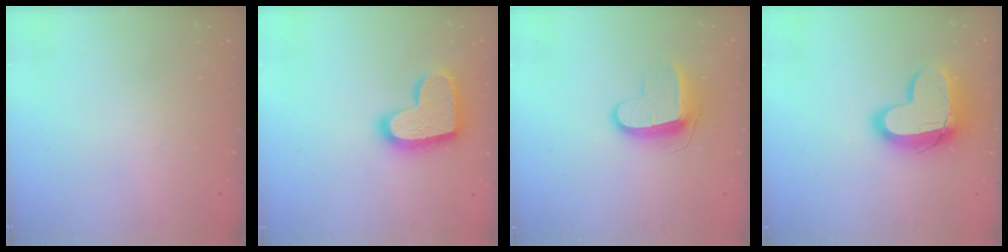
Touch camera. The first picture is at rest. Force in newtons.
{"total": 18.5, "press": 18.5, "slide": 1.0}
{"total": 9.6, "press": 9.6, "slide": 0.6}
{"total": 15.2, "press": 15.2, "slide": 1.3}